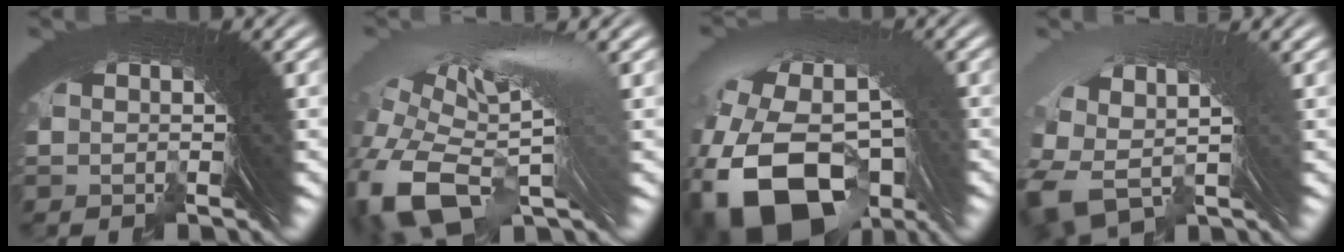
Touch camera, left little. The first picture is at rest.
{"total": 7.0, "force": [-1.8, 3.6, 5.7], "torque": [-0.114, -0.016, -0.017]}
{"total": 12.5, "force": [-4.8, 8.2, 8.1], "torque": [-0.195, -0.062, -0.052]}
{"total": 5.3, "force": [-0.2, 3.7, 3.8], "torque": [-0.086, -0.016, 0.011]}